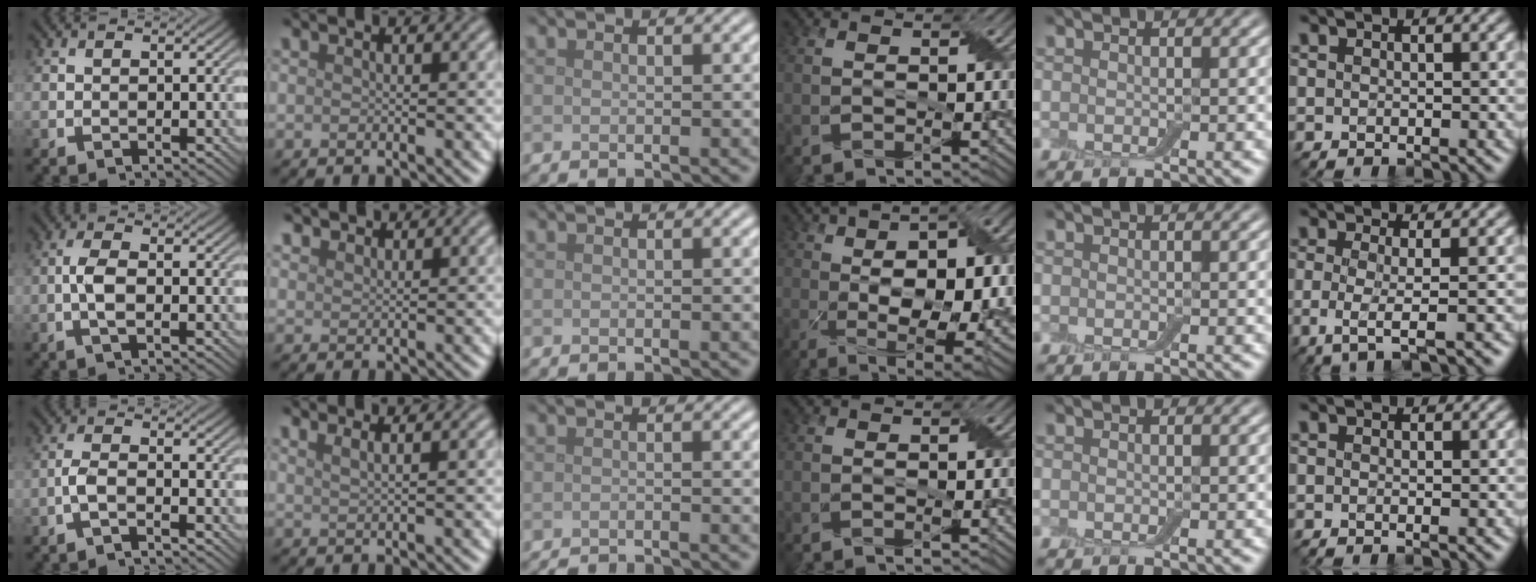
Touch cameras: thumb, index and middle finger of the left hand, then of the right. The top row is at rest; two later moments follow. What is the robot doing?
{"motion": "peel", "object": "bubble wrap"}